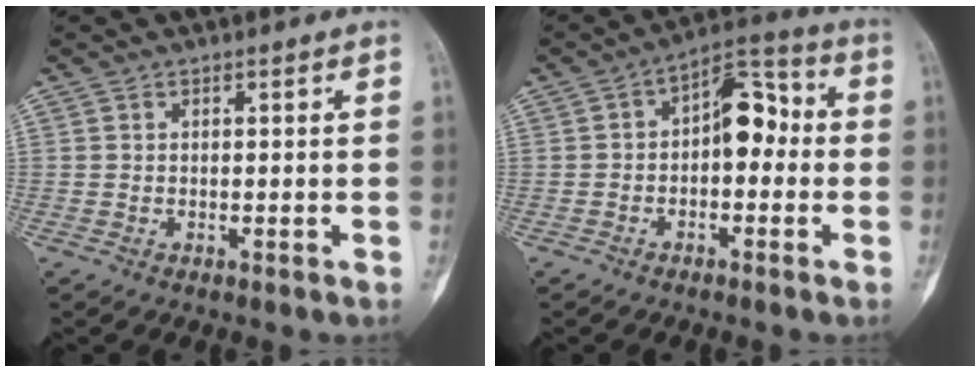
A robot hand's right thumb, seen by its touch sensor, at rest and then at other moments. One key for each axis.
{"total": 9.8, "fx": -0.5, "fy": 5.8, "fz": 7.9, "tx": -0.086, "ty": 0.039, "tz": -0.021}